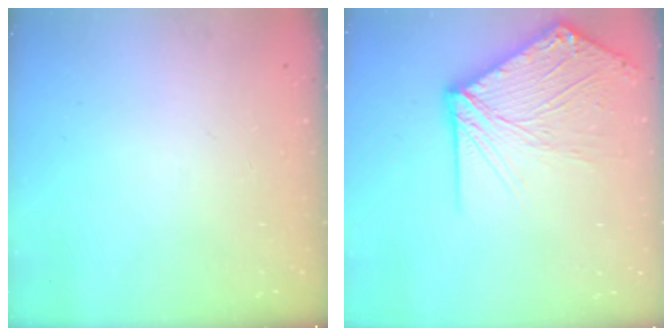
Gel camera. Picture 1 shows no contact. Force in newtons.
{"total": 15.4, "press": 15.3, "slide": 1.8}